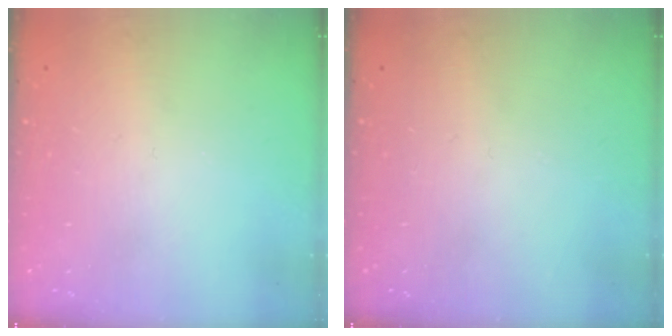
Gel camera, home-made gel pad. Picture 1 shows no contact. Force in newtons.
{"total": 0.0}